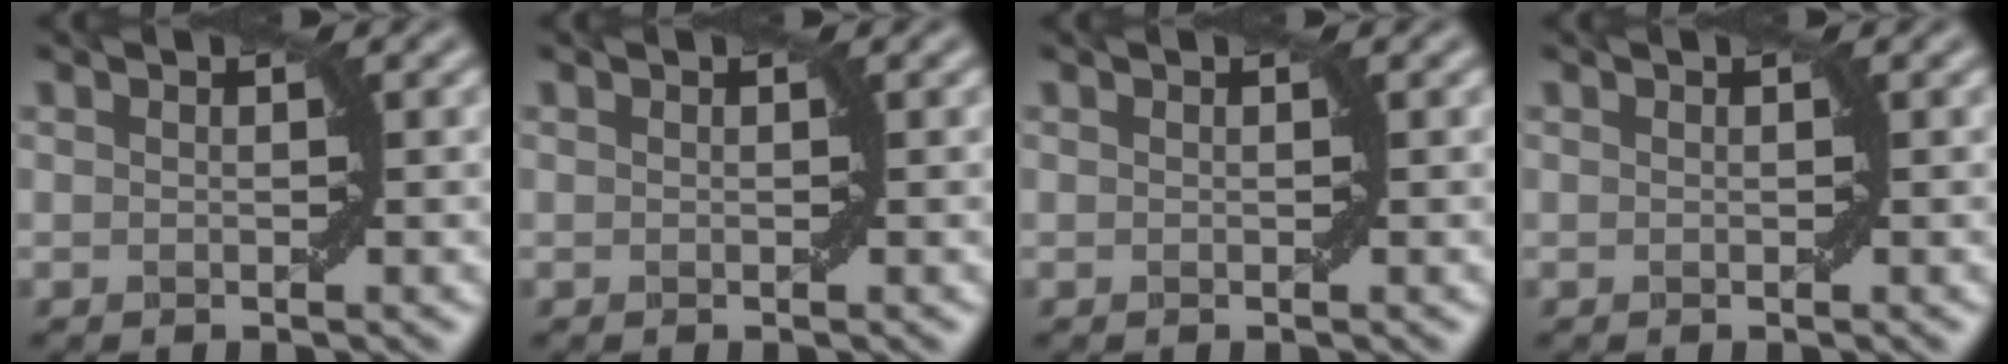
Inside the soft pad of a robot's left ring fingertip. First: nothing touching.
{"total": 0.0}
{"total": 0.0}
{"total": 0.0}